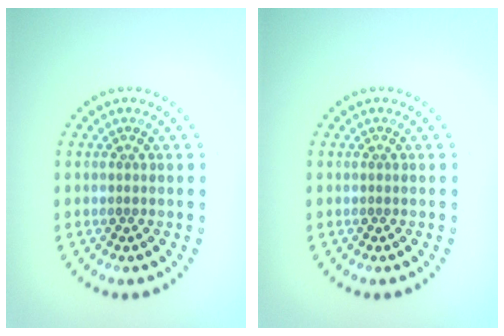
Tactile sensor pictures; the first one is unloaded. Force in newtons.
{"total": 0.0}